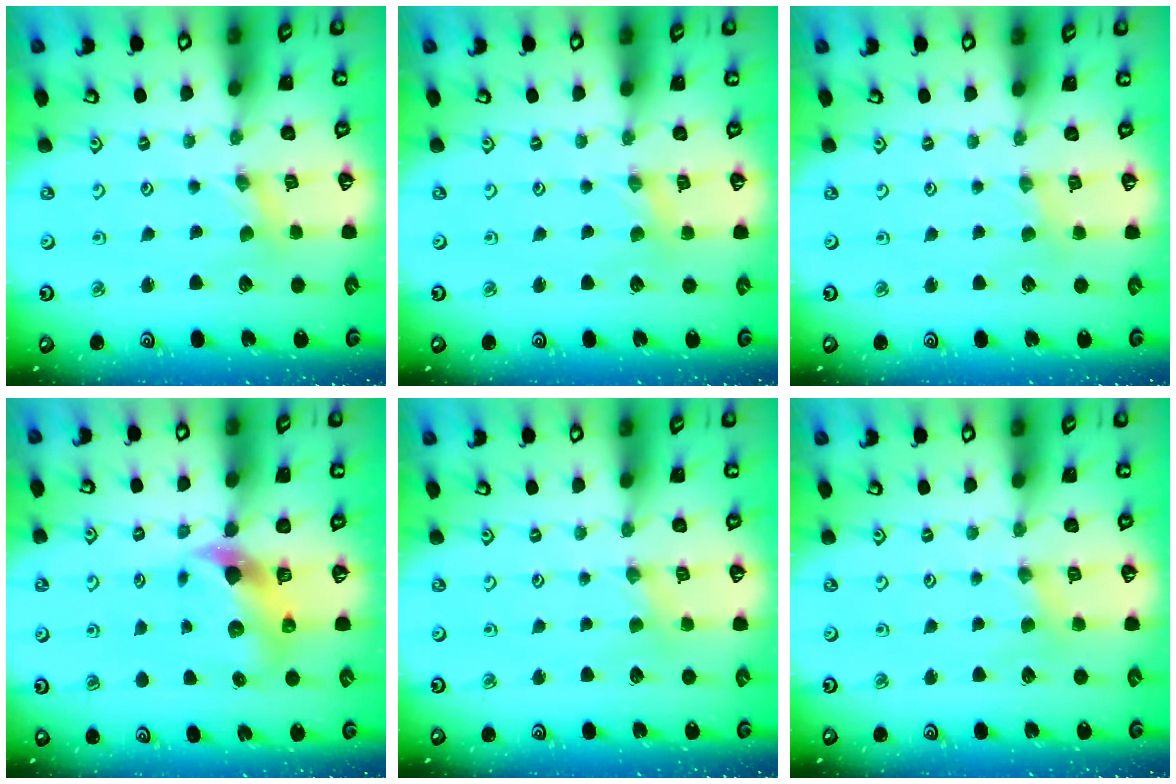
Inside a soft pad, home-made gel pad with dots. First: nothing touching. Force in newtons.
{"total": 1.0, "press": 1.0, "slide": 0.1}
{"total": 1.0, "press": 0.9, "slide": 0.3}
{"total": 7.8, "press": 7.6, "slide": 1.4}
{"total": 1.5, "press": 1.4, "slide": 0.3}
{"total": 1.9, "press": 1.8, "slide": 0.3}